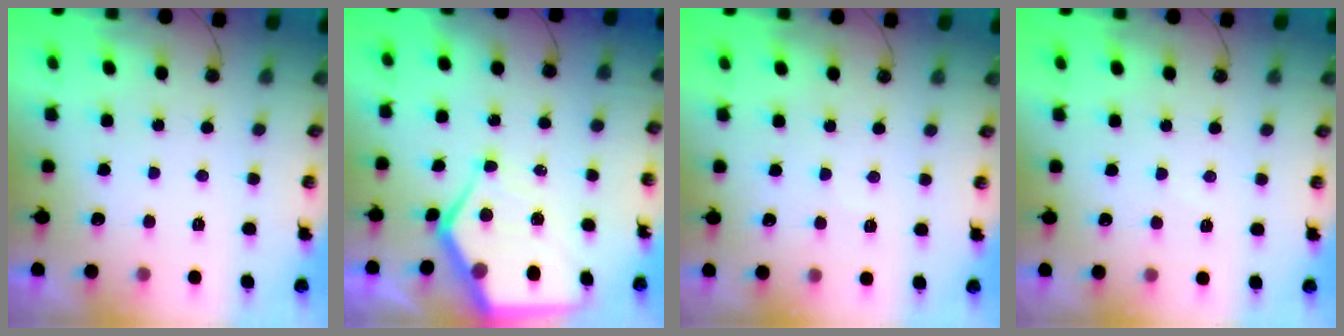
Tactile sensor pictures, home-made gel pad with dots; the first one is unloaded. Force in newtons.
{"total": 12.1, "press": 12.0, "slide": 1.4}
{"total": 4.1, "press": 4.1, "slide": 0.6}
{"total": 2.9, "press": 2.9, "slide": 0.4}